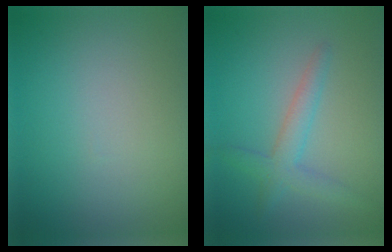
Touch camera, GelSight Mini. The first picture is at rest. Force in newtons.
{"total": 2.6, "press": 2.6, "slide": 0.2}